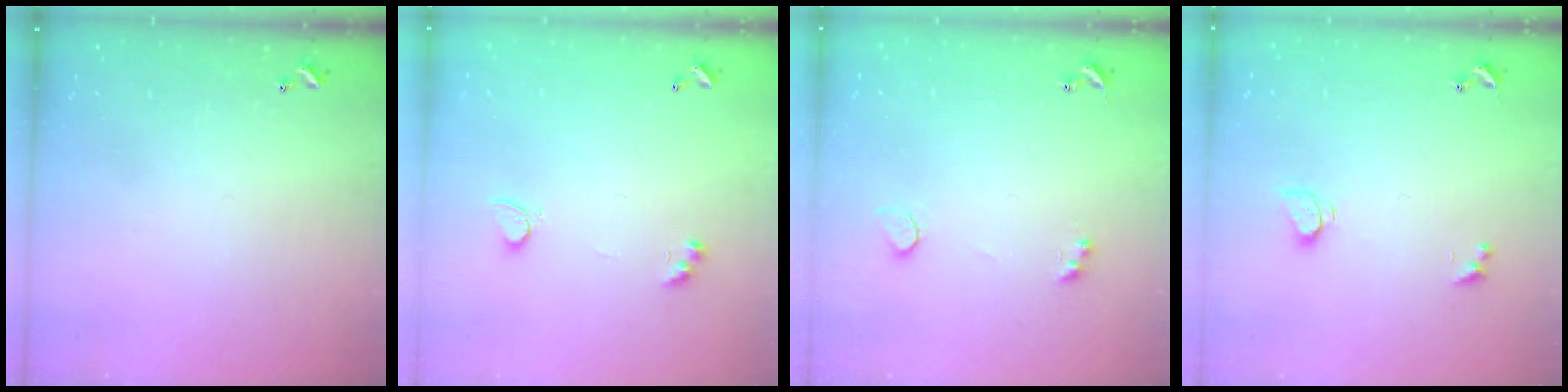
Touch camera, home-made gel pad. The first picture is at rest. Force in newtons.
{"total": 2.9, "press": 2.6, "slide": 1.3}
{"total": 2.1, "press": 1.9, "slide": 1.0}
{"total": 2.6, "press": 2.6, "slide": 0.2}